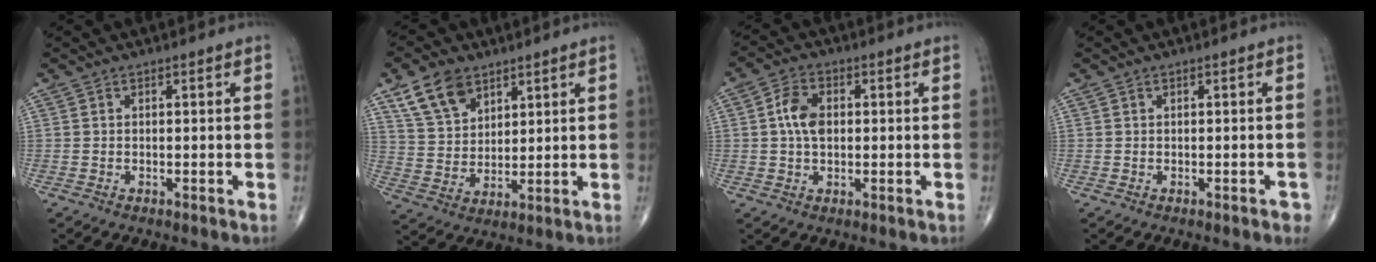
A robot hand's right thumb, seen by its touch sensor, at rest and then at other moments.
{"total": 9.8, "force": [6.0, 6.1, 4.9], "torque": [-0.075, -0.025, 0.122]}
{"total": 5.8, "force": [0.6, 3.7, 4.4], "torque": [-0.081, 0.008, 0.005]}
{"total": 1.2, "force": [-0.5, 0.5, 1.0], "torque": [-0.009, 0.003, -0.005]}